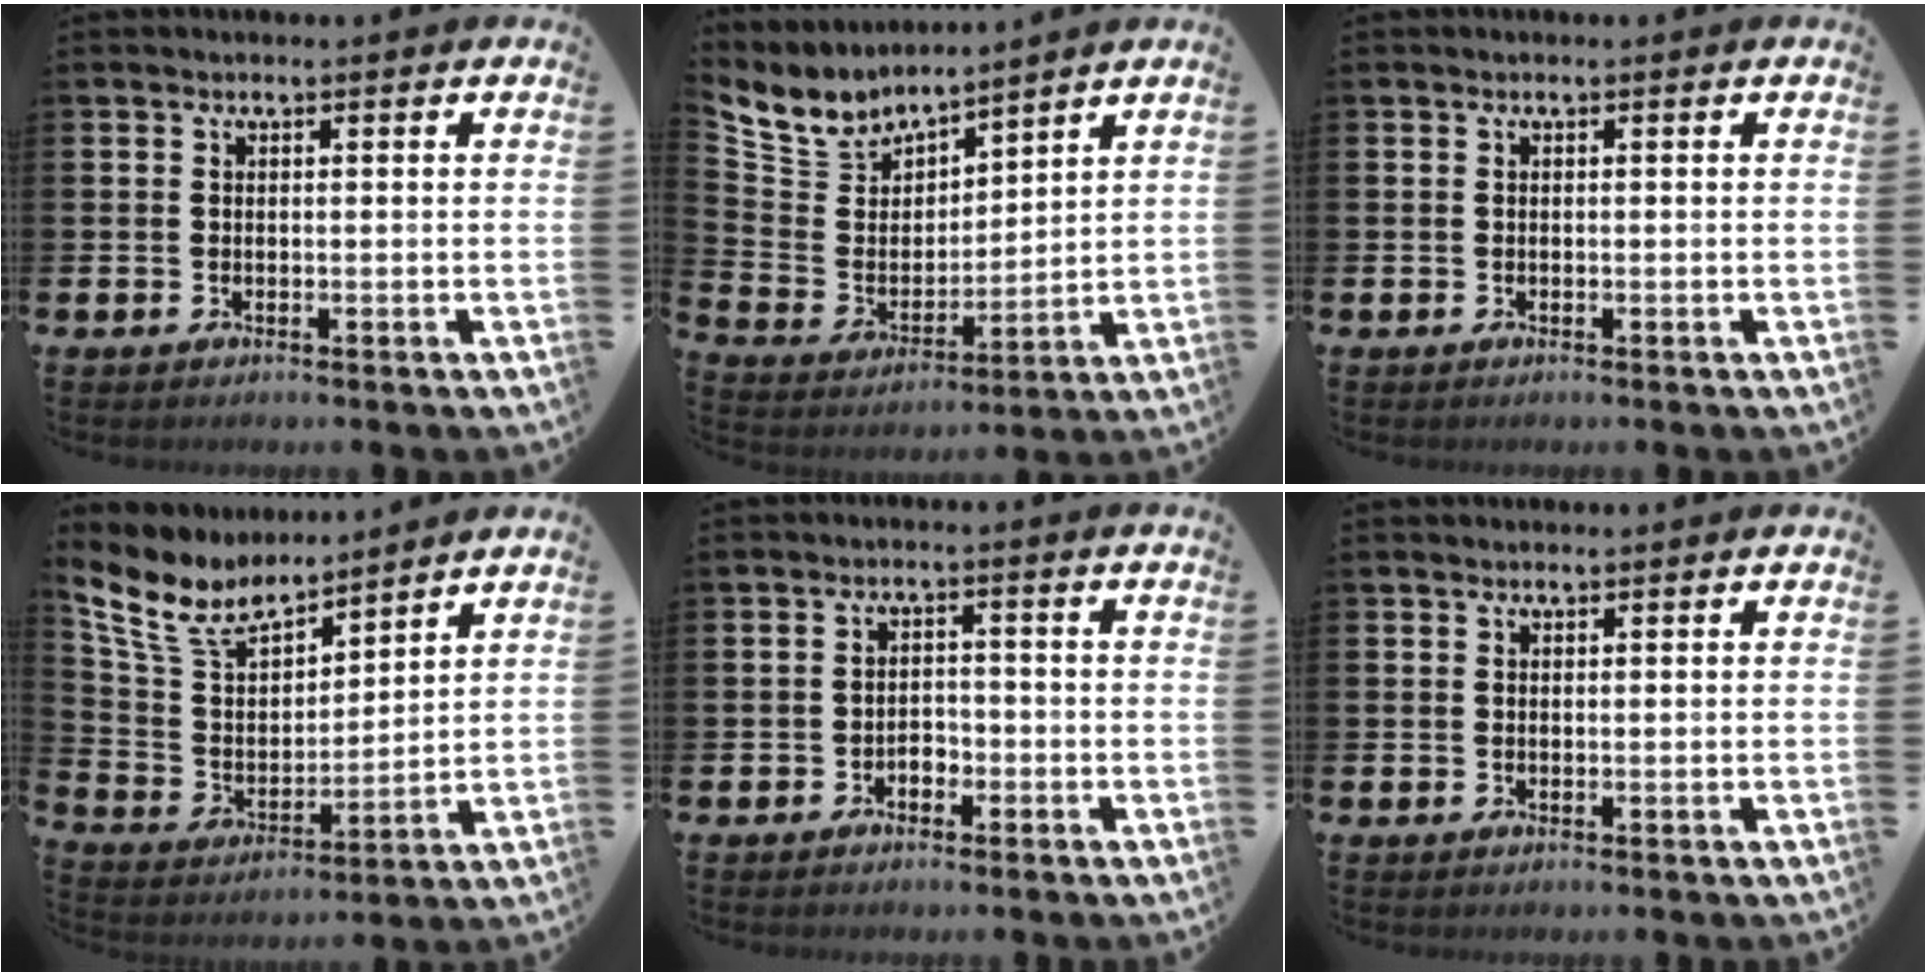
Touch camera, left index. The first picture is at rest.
{"total": 5.7, "force": [5.3, 2.0, 0.1], "torque": [-0.046, -0.048, 0.092]}
{"total": 0.0}
{"total": 9.0, "force": [7.8, 3.4, 3.1], "torque": [-0.105, -0.038, 0.142]}
{"total": 1.8, "force": [-1.2, 1.2, 0.6], "torque": [-0.012, 0.002, -0.027]}
{"total": 0.6, "force": [0.6, 0.1, 0.1], "torque": [0.000, 0.001, 0.010]}